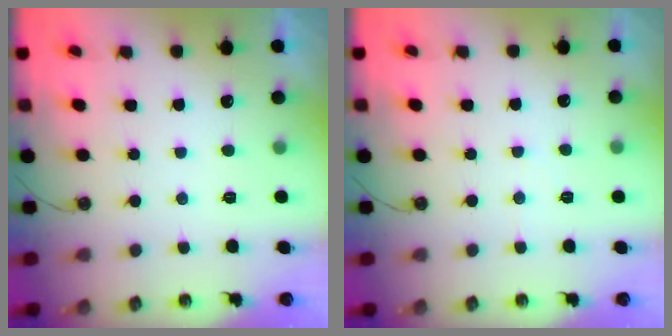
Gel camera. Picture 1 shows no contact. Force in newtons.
{"total": 3.4, "press": 3.3, "slide": 0.6}